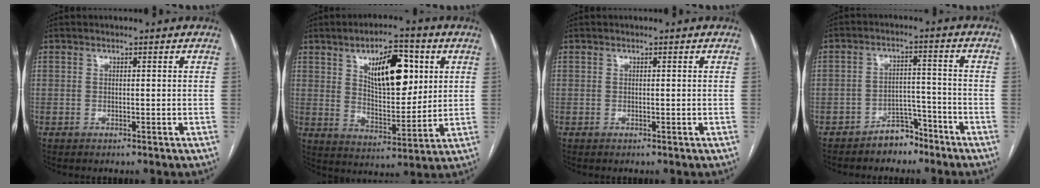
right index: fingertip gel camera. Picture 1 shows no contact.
{"total": 13.0, "force": [4.9, 5.0, 10.9], "torque": [-0.173, 0.009, 0.084]}
{"total": 0.0}
{"total": 5.0, "force": [-4.0, 2.7, 1.2], "torque": [-0.012, 0.017, -0.063]}